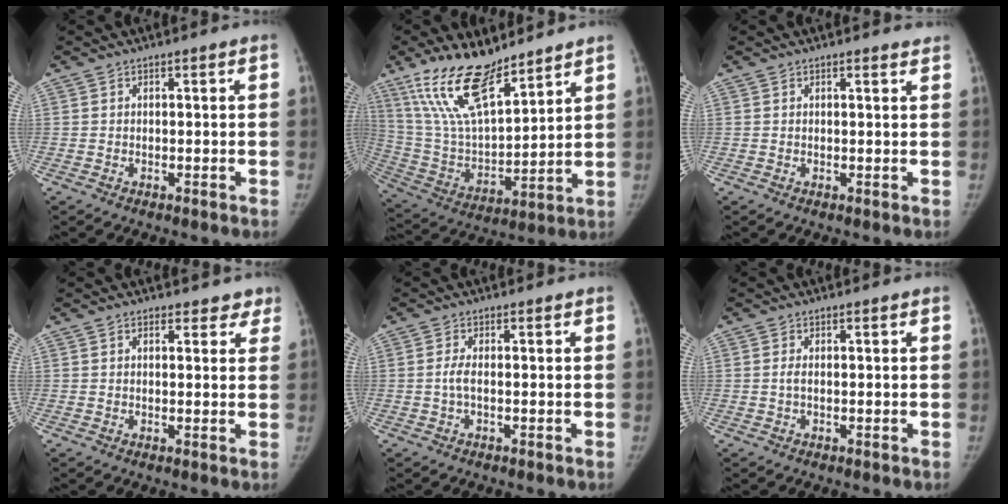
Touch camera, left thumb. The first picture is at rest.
{"total": 19.2, "force": [13.7, 6.6, 11.8], "torque": [-0.195, -0.066, 0.266]}
{"total": 1.2, "force": [1.1, 0.2, 0.4], "torque": [-0.002, -0.006, 0.013]}
{"total": 3.9, "force": [2.9, 2.2, 1.1], "torque": [0.027, -0.008, 0.029]}
{"total": 1.9, "force": [-0.2, 0.4, 1.8], "torque": [-0.046, -0.002, -0.006]}
{"total": 1.0, "force": [0.0, 0.3, 0.9], "torque": [-0.025, 0.000, 0.000]}